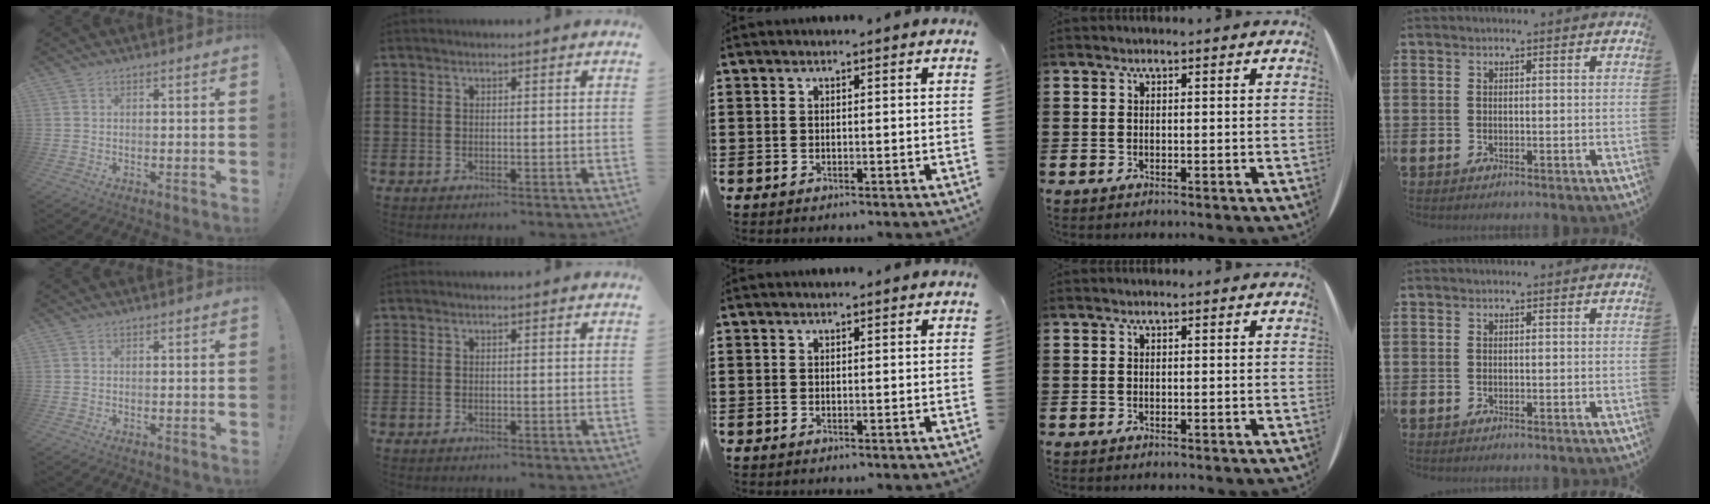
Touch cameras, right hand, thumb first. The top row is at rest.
{}